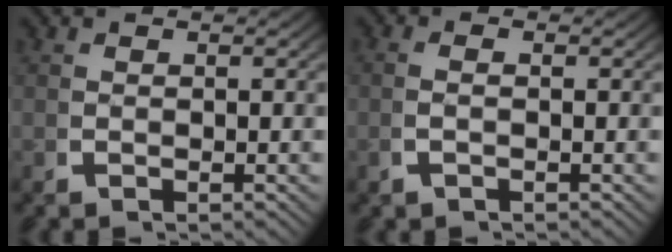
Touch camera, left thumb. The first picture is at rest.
{"total": 0.9, "force": [-0.7, 0.1, 0.7], "torque": [-0.021, 0.000, -0.008]}